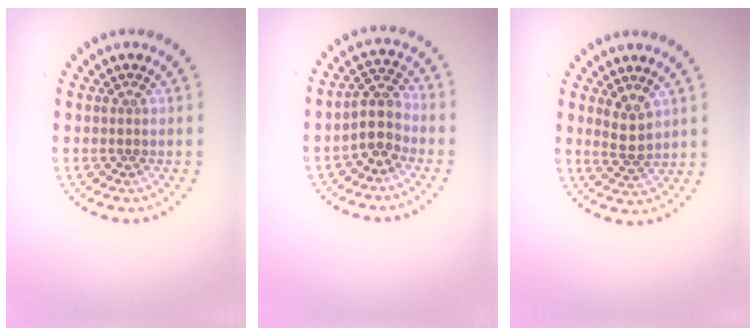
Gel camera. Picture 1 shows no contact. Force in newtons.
{"total": 2.8, "press": 2.3, "slide": 1.6}
{"total": 2.2, "press": 2.1, "slide": 0.8}